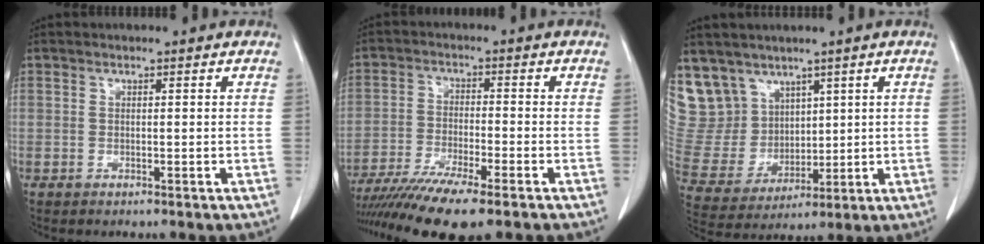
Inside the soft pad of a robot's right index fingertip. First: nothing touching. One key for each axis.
{"total": 12.7, "fx": -9.7, "fy": 1.0, "fz": 8.2, "tx": -0.143, "ty": -0.027, "tz": -0.161}
{"total": 11.9, "fx": 8.1, "fy": 8.6, "fz": 1.6, "tx": -0.055, "ty": 0.036, "tz": 0.188}